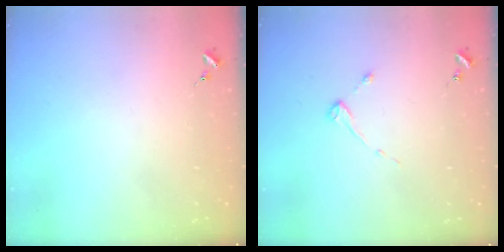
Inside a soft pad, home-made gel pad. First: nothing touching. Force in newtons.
{"total": 2.6, "press": 2.6, "slide": 0.4}